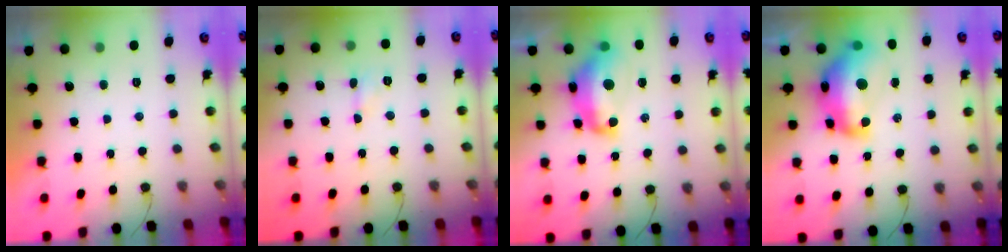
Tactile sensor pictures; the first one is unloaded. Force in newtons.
{"total": 2.9, "press": 2.9, "slide": 0.3}
{"total": 14.2, "press": 14.1, "slide": 1.1}
{"total": 19.6, "press": 19.6, "slide": 1.4}